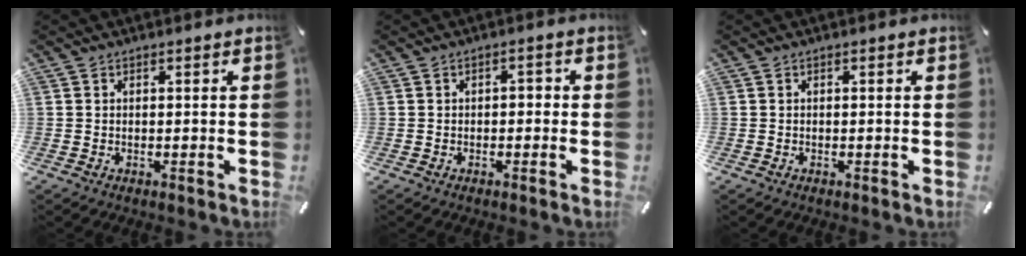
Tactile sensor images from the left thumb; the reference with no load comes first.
{"total": 1.7, "force": [-1.0, 1.0, 1.0], "torque": [-0.020, 0.010, -0.024]}
{"total": 0.0}